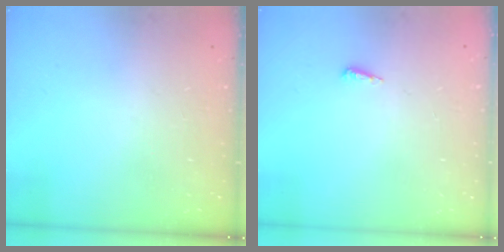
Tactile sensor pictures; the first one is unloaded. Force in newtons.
{"total": 4.1, "press": 4.0, "slide": 0.8}